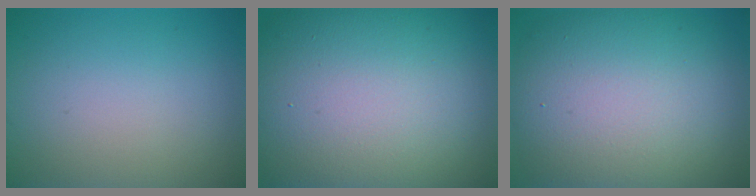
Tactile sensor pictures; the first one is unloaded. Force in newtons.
{"total": 19.8, "press": 19.8, "slide": 1.1}
{"total": 13.4, "press": 13.4, "slide": 1.0}